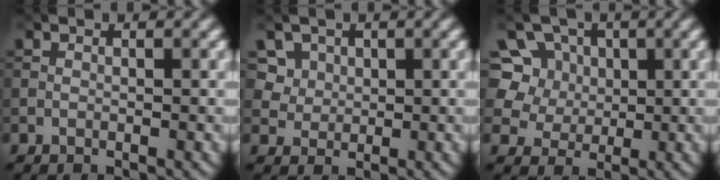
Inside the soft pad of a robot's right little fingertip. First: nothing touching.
{"total": 4.9, "force": [2.5, 3.8, 1.9], "torque": [-0.051, -0.002, 0.047]}
{"total": 7.7, "force": [2.8, 6.4, 3.1], "torque": [-0.056, 0.011, 0.040]}